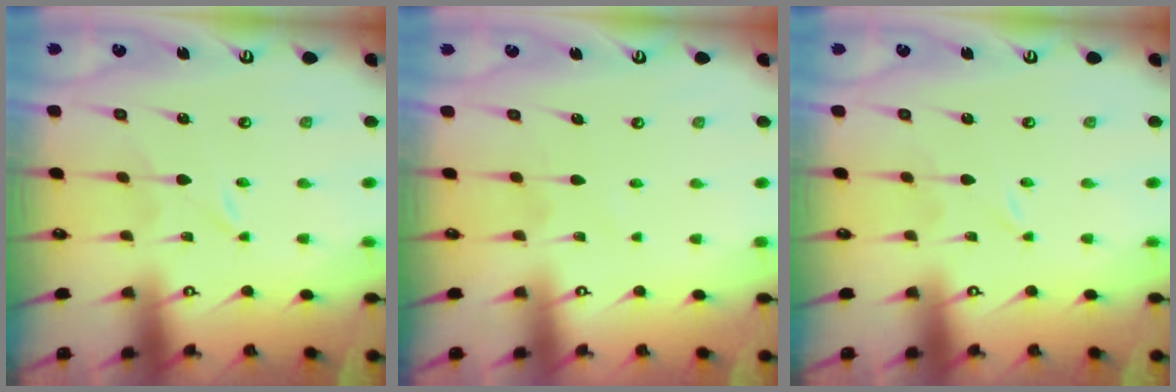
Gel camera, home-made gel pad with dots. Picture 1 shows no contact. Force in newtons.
{"total": 2.2, "press": 2.1, "slide": 0.3}
{"total": 0.0}